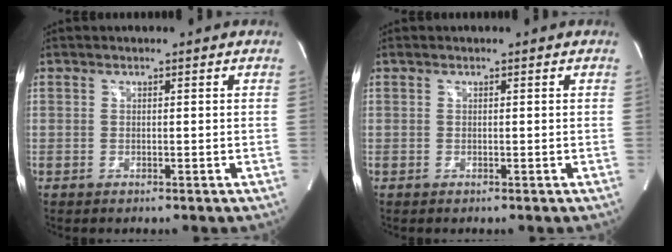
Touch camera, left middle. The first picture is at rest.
{"total": 0.0}